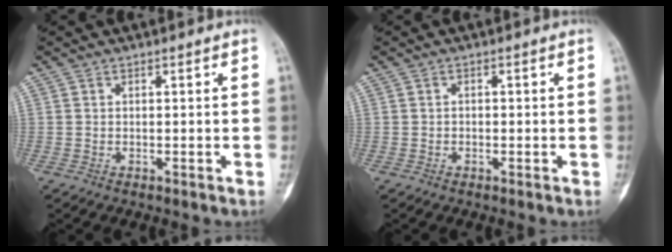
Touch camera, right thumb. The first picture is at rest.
{"total": 0.7, "force": [-0.1, 0.6, 0.4], "torque": [-0.002, 0.002, -0.005]}